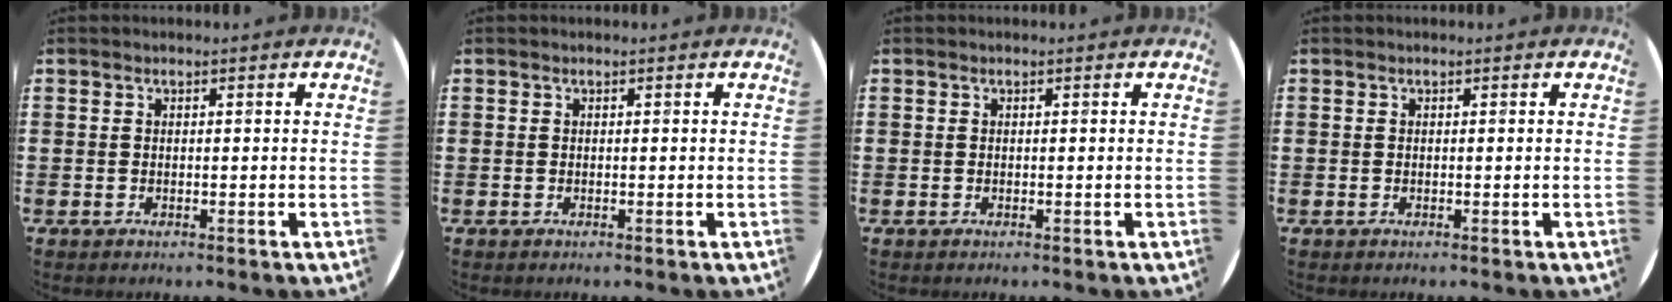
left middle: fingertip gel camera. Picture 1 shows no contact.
{"total": 0.0}
{"total": 0.0}
{"total": 0.0}